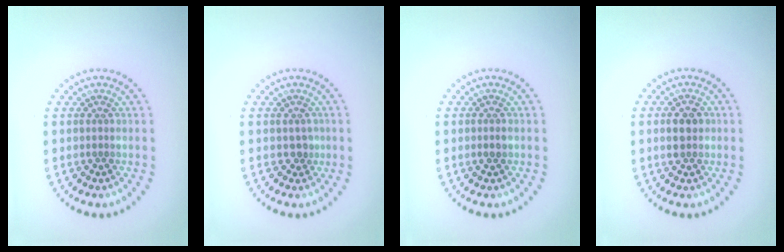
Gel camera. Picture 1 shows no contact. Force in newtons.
{"total": 0.9, "press": 0.8, "slide": 0.5}
{"total": 0.8, "press": 0.8, "slide": 0.3}
{"total": 2.7, "press": 2.7, "slide": 0.2}